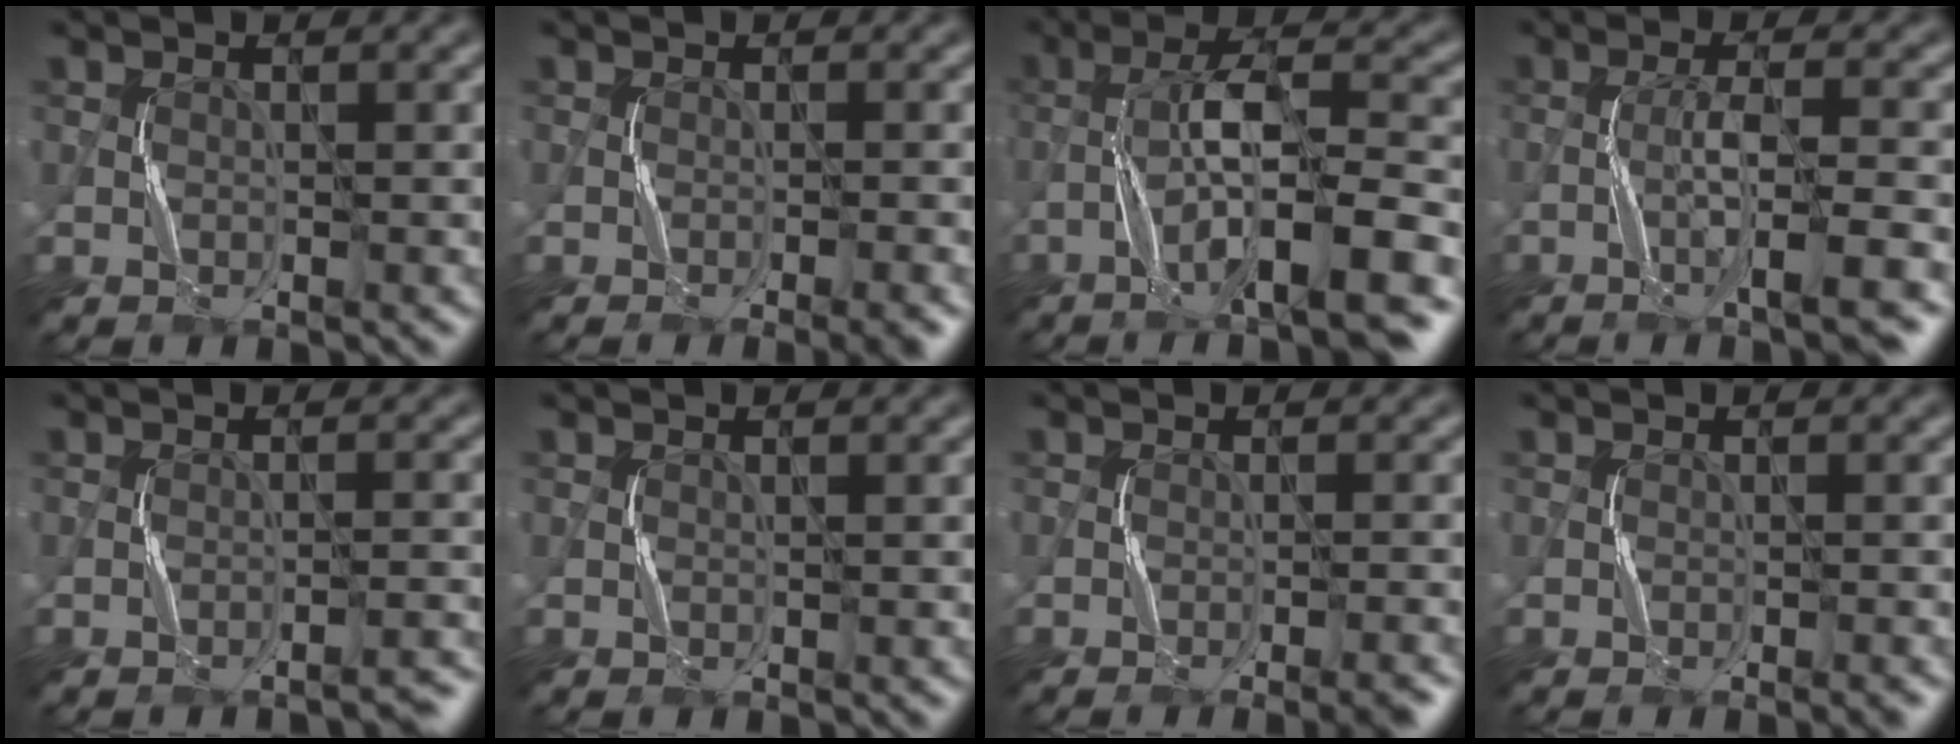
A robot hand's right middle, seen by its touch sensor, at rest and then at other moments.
{"total": 1.7, "force": [-0.9, -0.1, 1.4], "torque": [-0.021, 0.000, -0.013]}
{"total": 9.9, "force": [-4.1, 1.9, 8.8], "torque": [-0.147, 0.021, -0.069]}
{"total": 5.3, "force": [-2.5, 0.4, 4.7], "torque": [-0.075, 0.010, -0.048]}
{"total": 1.5, "force": [-1.4, -0.1, 0.6], "torque": [-0.008, 0.010, -0.023]}
{"total": 0.0}
{"total": 2.2, "force": [-1.2, 0.1, 1.9], "torque": [-0.021, 0.006, -0.017]}
{"total": 0.7, "force": [-0.4, -0.2, 0.5], "torque": [-0.008, 0.000, -0.005]}